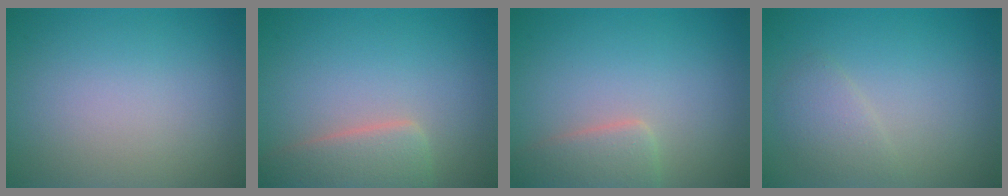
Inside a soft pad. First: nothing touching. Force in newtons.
{"total": 4.1, "press": 4.1, "slide": 0.1}
{"total": 2.9, "press": 2.9, "slide": 0.3}
{"total": 1.8, "press": 1.8, "slide": 0.2}